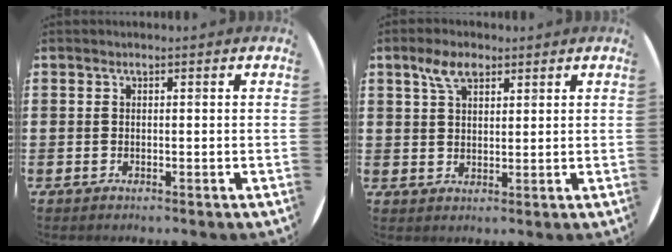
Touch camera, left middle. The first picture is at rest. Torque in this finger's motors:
{"motor_torque": [-0.13, 0.24, -0.28, -0.15]}